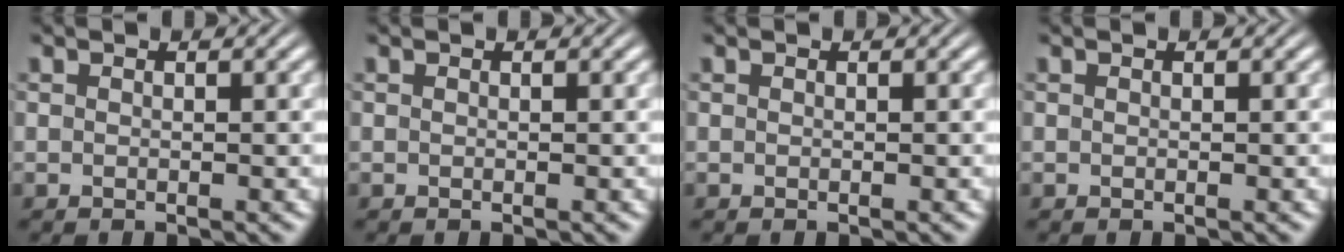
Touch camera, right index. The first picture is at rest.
{"total": 0.0}
{"total": 0.0}
{"total": 0.0}